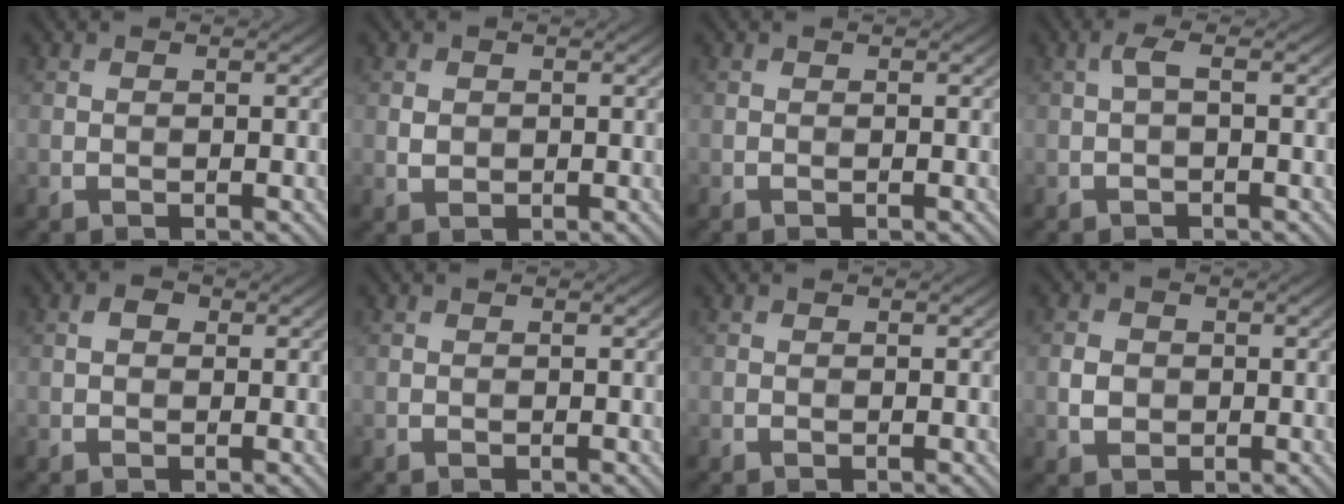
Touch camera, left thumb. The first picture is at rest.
{"total": 1.4, "force": [0.3, 1.2, 0.6], "torque": [-0.016, -0.005, 0.005]}
{"total": 0.0}
{"total": 1.4, "force": [0.1, 0.1, 1.4], "torque": [-0.032, 0.005, -0.003]}
{"total": 1.3, "force": [0.5, 0.9, 0.8], "torque": [-0.015, 0.000, 0.001]}
{"total": 0.0}
{"total": 0.0}
{"total": 2.3, "force": [0.0, 2.0, 1.0], "torque": [-0.023, -0.006, -0.004]}